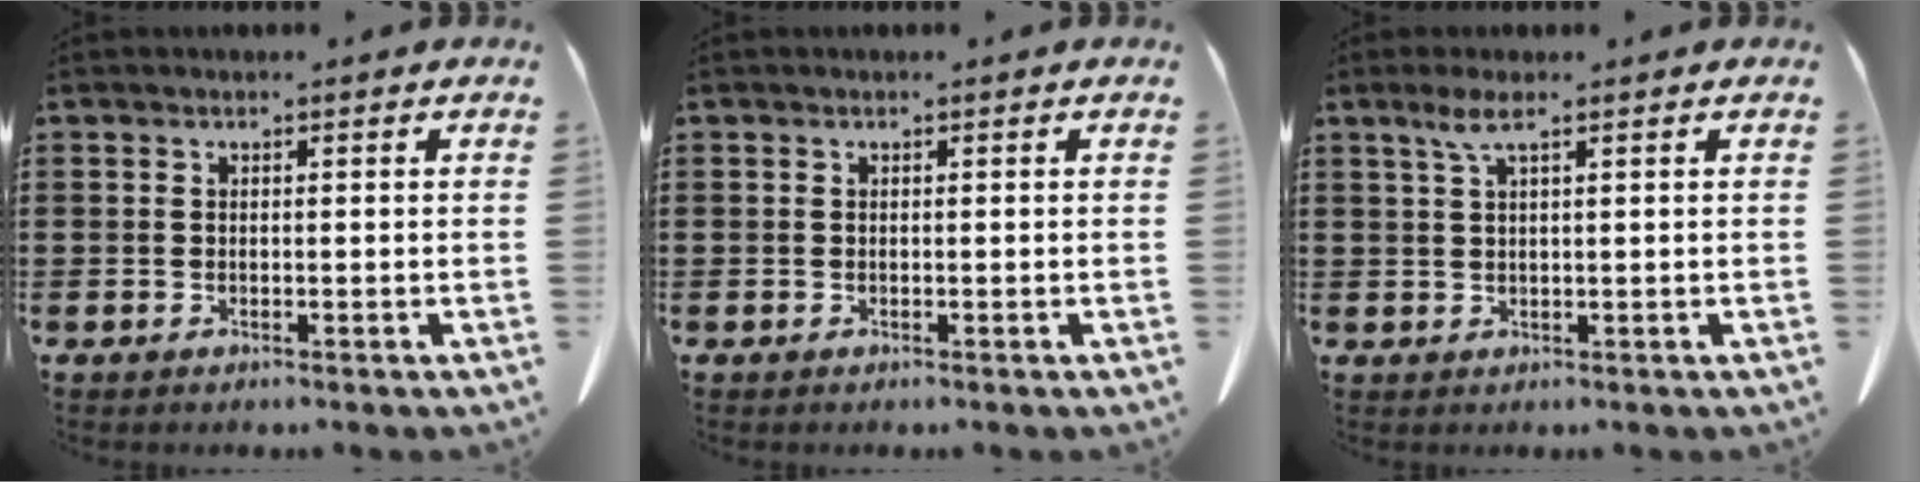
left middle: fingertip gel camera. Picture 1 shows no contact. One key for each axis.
{"total": 0.0}
{"total": 2.8, "fx": 1.5, "fy": 0.3, "fz": 2.3, "tx": -0.051, "ty": 0.003, "tz": 0.025}